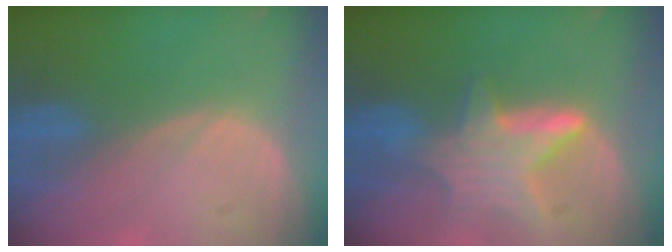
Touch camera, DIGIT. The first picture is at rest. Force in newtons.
{"total": 6.9, "press": 6.7, "slide": 1.7}